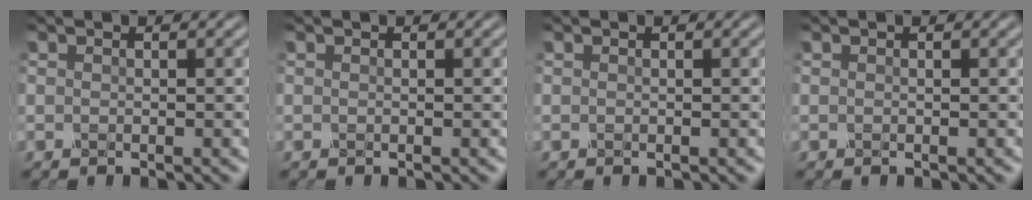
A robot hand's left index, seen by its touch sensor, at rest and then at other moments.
{"total": 0.0}
{"total": 0.0}
{"total": 0.0}